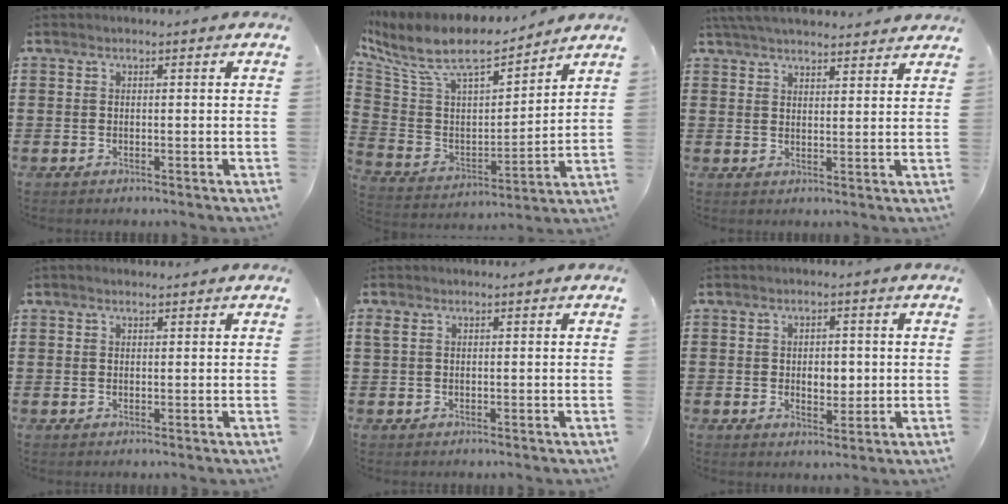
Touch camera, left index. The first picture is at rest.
{"total": 10.5, "force": [8.3, 3.1, 5.5], "torque": [-0.143, -0.049, 0.144]}
{"total": 5.0, "force": [4.8, 0.7, 1.2], "torque": [-0.037, -0.013, 0.090]}
{"total": 0.8, "force": [0.6, 0.2, 0.4], "torque": [-0.008, 0.003, 0.012]}
{"total": 0.9, "force": [0.4, 0.5, 0.7], "torque": [-0.015, 0.005, 0.006]}
{"total": 3.3, "force": [0.1, 2.1, 2.5], "torque": [-0.039, 0.001, -0.006]}